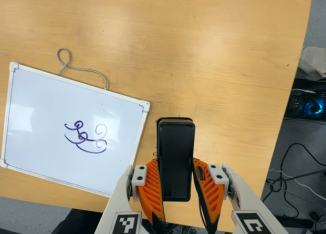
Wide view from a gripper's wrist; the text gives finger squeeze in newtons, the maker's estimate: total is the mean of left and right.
{"total": 4.6, "left": 3.3, "right": 5.8}